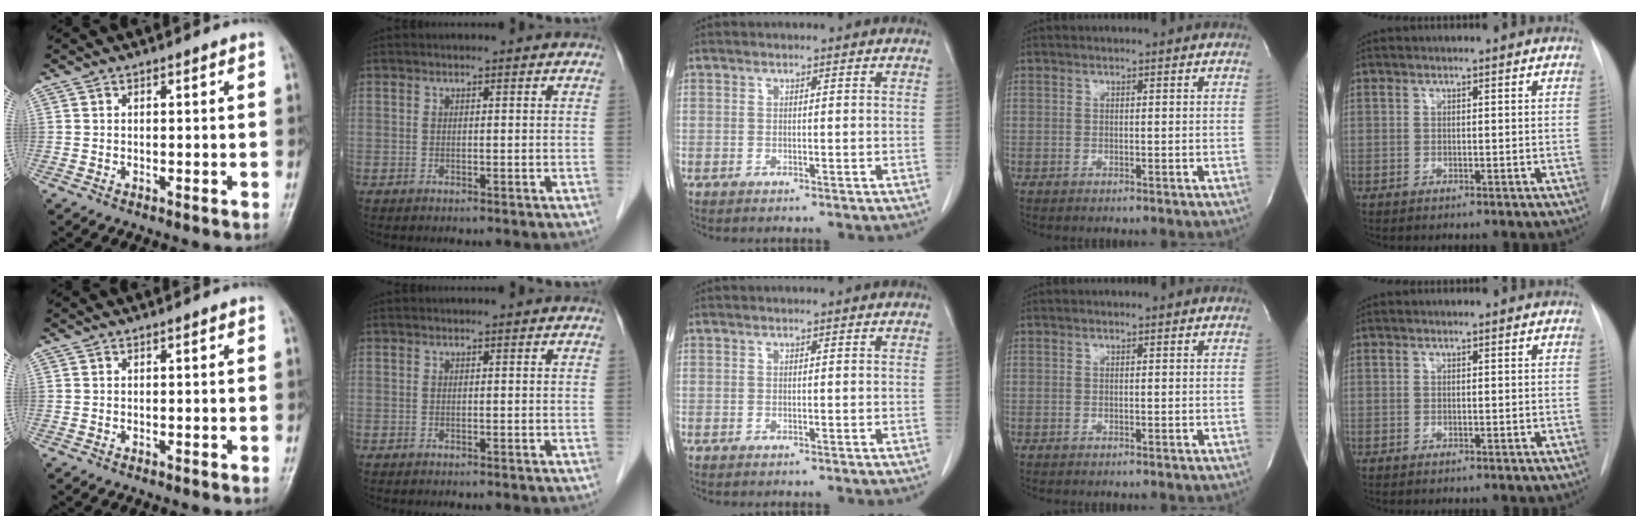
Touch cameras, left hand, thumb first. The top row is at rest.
{}